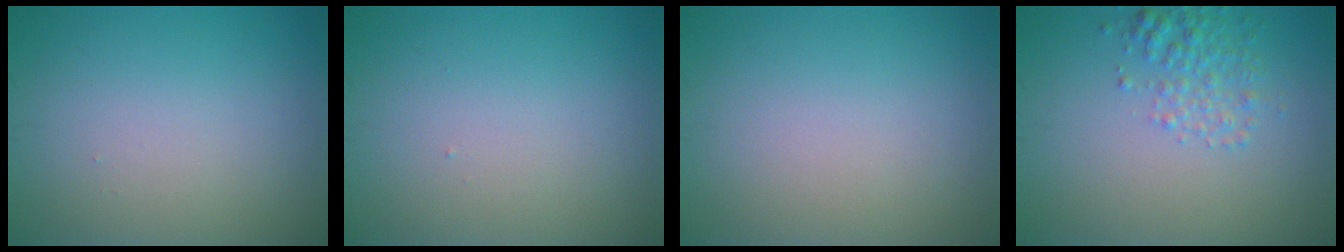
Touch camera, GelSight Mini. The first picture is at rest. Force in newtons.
{"total": 0.0}
{"total": 0.0}
{"total": 2.5, "press": 2.5, "slide": 0.1}